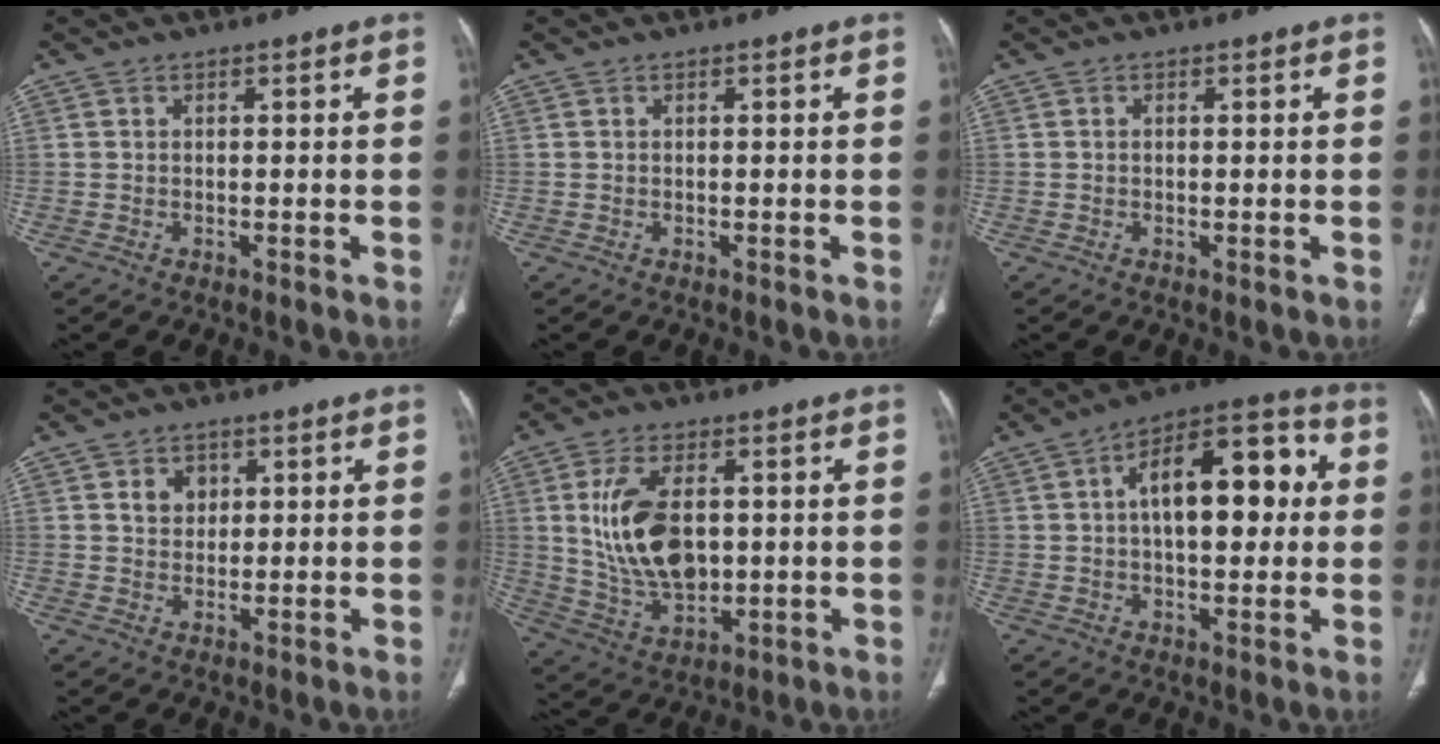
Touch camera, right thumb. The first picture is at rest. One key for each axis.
{"total": 0.0}
{"total": 0.6, "fx": 0.0, "fy": 0.2, "fz": 0.5, "tx": -0.013, "ty": -0.003, "tz": 0.000}
{"total": 4.0, "fx": 1.4, "fy": 3.3, "fz": 1.8, "tx": -0.007, "ty": -0.006, "tz": 0.024}
{"total": 14.5, "fx": 1.8, "fy": 8.5, "fz": 11.6, "tx": -0.207, "ty": -0.011, "tz": 0.047}
{"total": 17.7, "fx": 2.9, "fy": 8.8, "fz": 15.1, "tx": -0.198, "ty": 0.033, "tz": 0.038}